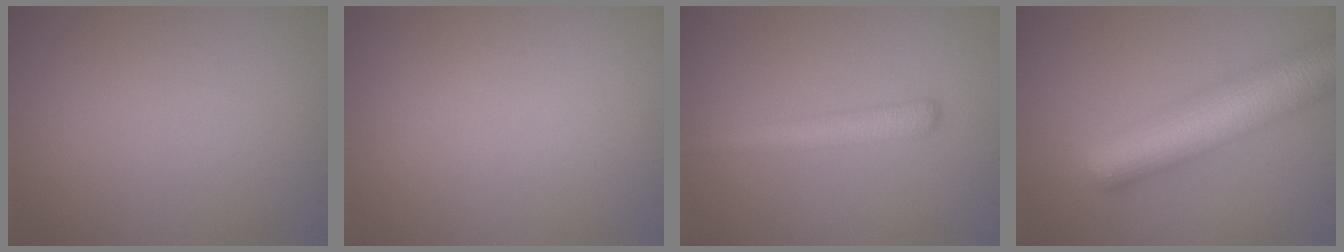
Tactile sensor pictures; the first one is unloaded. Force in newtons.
{"total": 0.0}
{"total": 2.7, "press": 2.7, "slide": 0.1}
{"total": 9.8, "press": 9.8, "slide": 0.3}